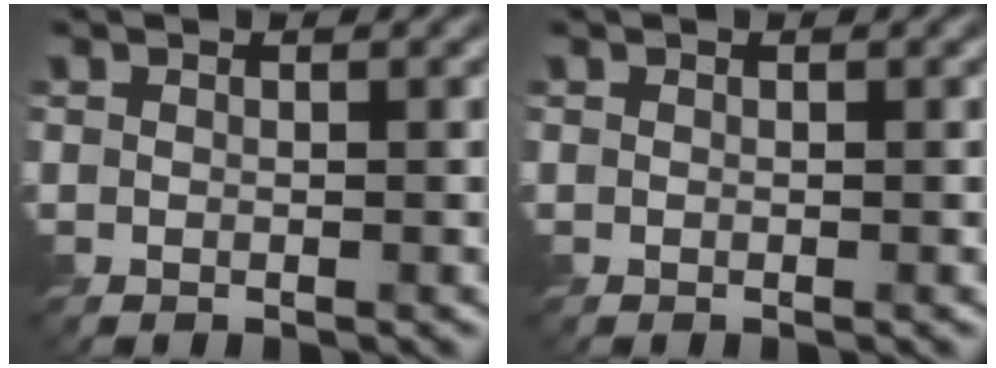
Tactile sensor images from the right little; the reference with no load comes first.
{"total": 0.0}